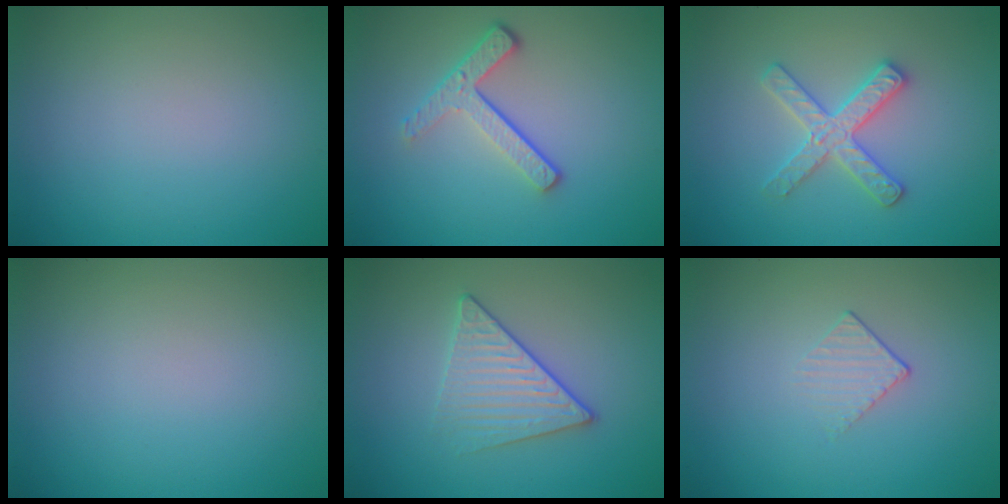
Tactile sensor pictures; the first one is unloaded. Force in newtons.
{"total": 3.5, "press": 2.5, "slide": 2.5}
{"total": 2.9, "press": 2.9, "slide": 0.5}
{"total": 0.0}
{"total": 3.3, "press": 3.0, "slide": 1.3}
{"total": 1.2, "press": 0.5, "slide": 1.1}